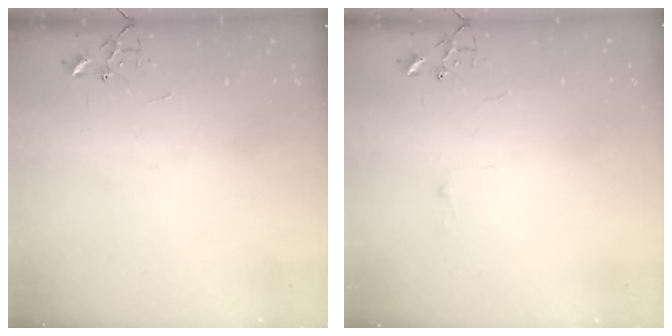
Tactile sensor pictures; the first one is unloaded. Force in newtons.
{"total": 1.8, "press": 1.8, "slide": 0.2}